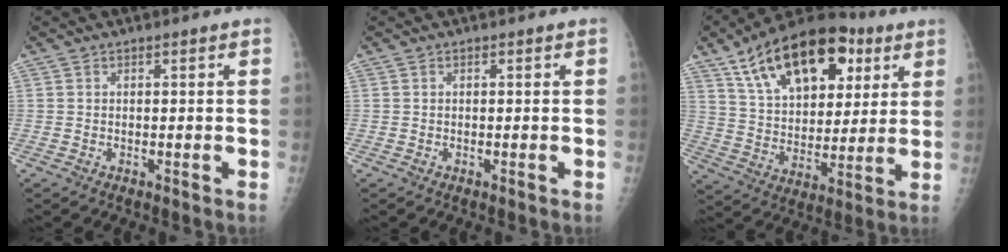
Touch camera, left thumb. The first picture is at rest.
{"total": 0.0}
{"total": 23.6, "force": [11.5, 13.2, 15.8], "torque": [-0.224, -0.012, 0.193]}